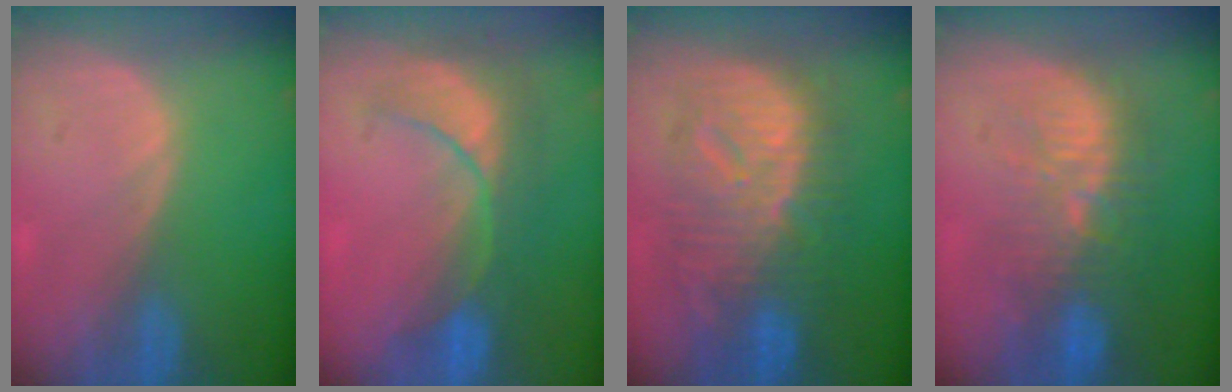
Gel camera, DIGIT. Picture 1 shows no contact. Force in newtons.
{"total": 8.0, "press": 7.9, "slide": 1.6}
{"total": 12.1, "press": 12.0, "slide": 1.2}
{"total": 10.1, "press": 9.3, "slide": 4.0}